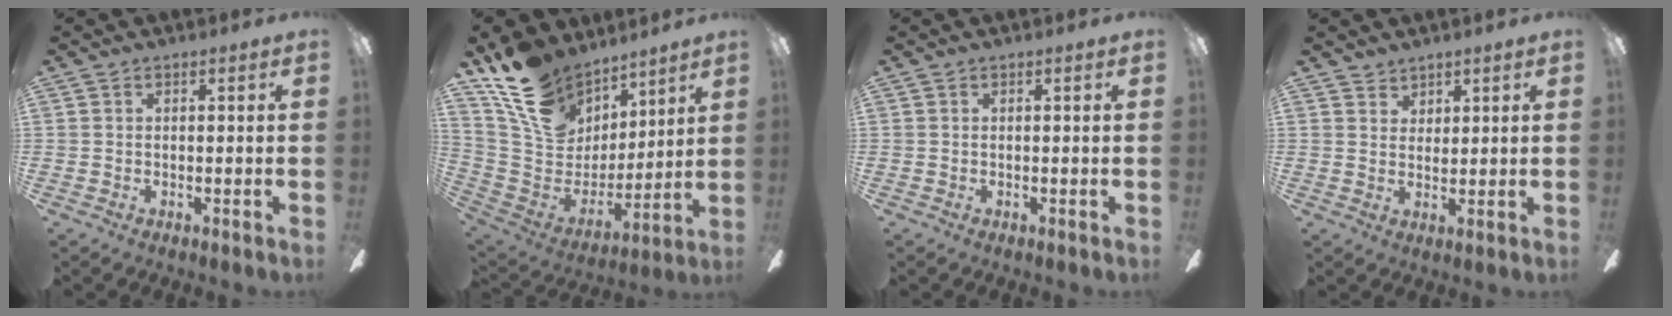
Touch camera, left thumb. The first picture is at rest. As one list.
[{"total": 19.7, "force": [13.2, 12.4, 7.7], "torque": [-0.151, -0.079, 0.251]}, {"total": 0.0}, {"total": 2.7, "force": [2.4, 1.2, -0.1], "torque": [0.006, -0.013, 0.045]}]